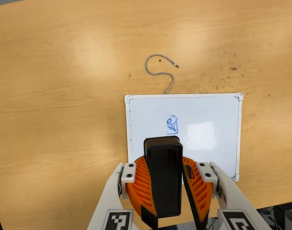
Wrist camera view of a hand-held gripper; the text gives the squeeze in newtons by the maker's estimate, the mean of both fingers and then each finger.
{"total": 11.2, "left": 10.8, "right": 11.6}